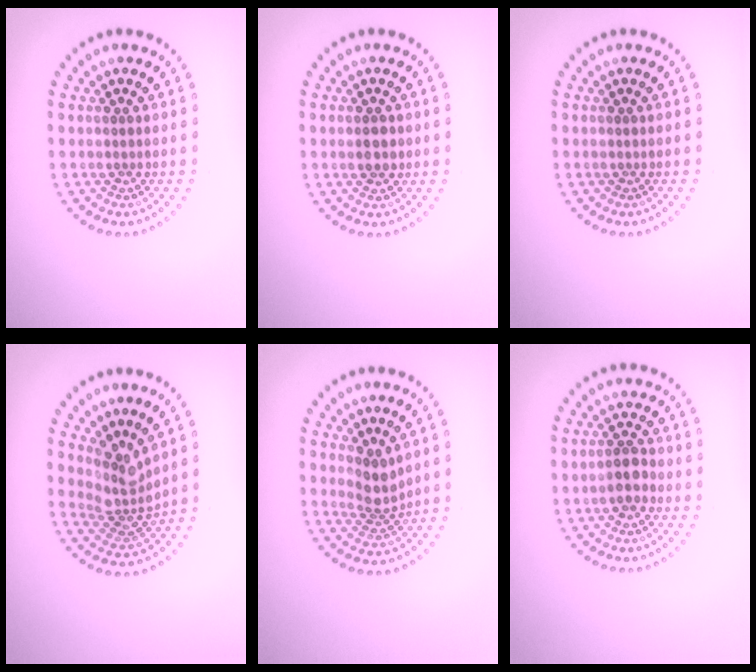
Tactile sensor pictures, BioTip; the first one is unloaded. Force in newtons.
{"total": 1.9, "press": 1.9, "slide": 0.2}
{"total": 0.0}
{"total": 3.6, "press": 2.5, "slide": 2.6}
{"total": 2.7, "press": 2.2, "slide": 1.7}
{"total": 2.1, "press": 2.0, "slide": 0.6}